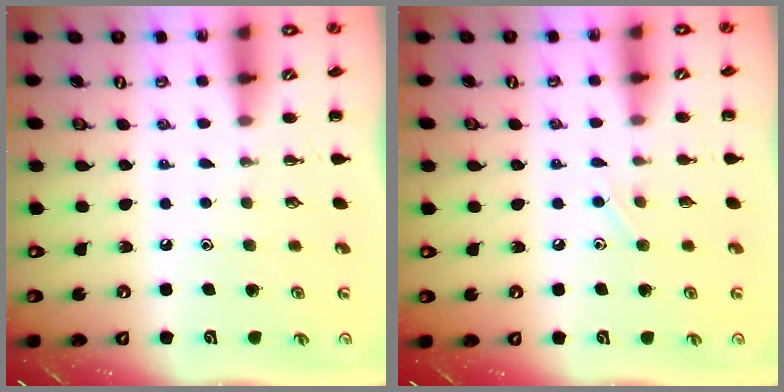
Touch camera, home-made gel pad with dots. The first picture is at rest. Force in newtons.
{"total": 4.5, "press": 4.3, "slide": 1.1}